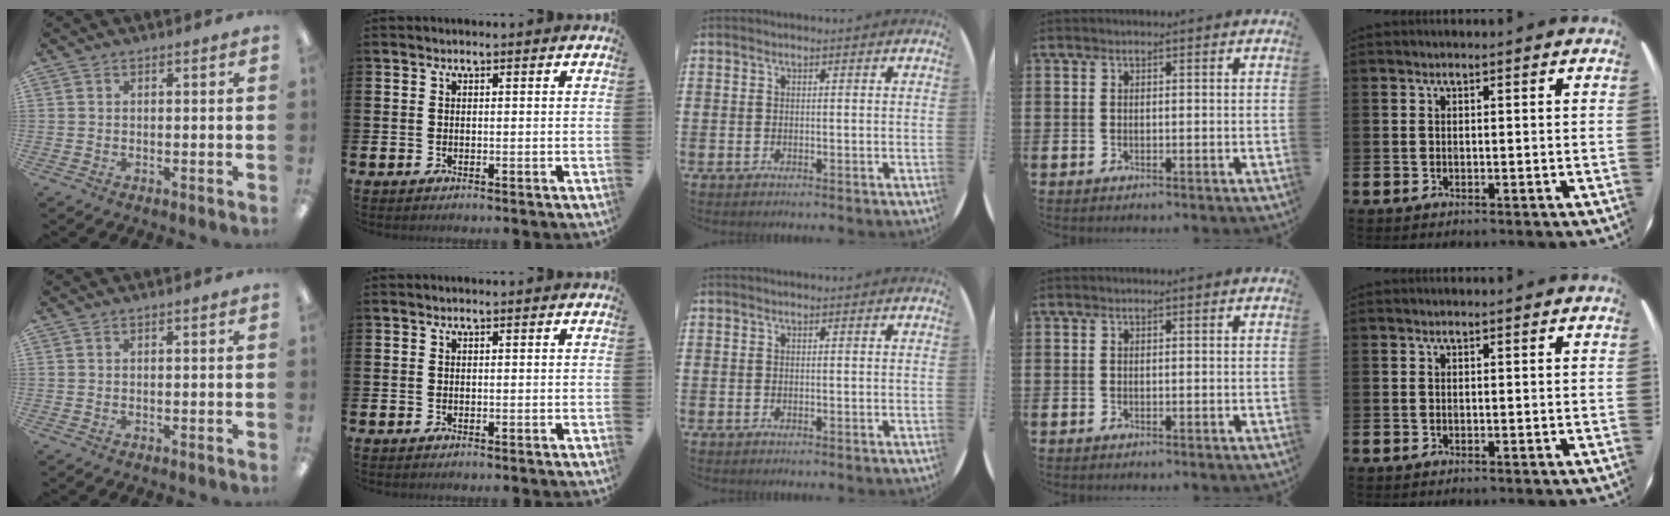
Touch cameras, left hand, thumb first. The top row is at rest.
{}